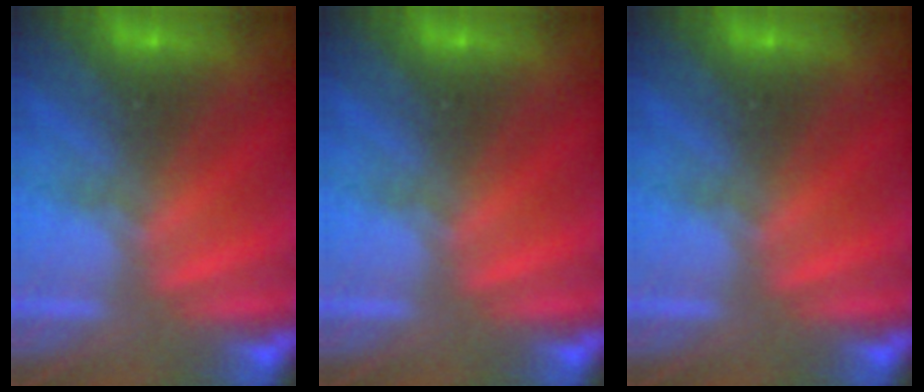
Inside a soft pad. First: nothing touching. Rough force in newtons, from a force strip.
{"total": 0.0}
{"total": 0.0}